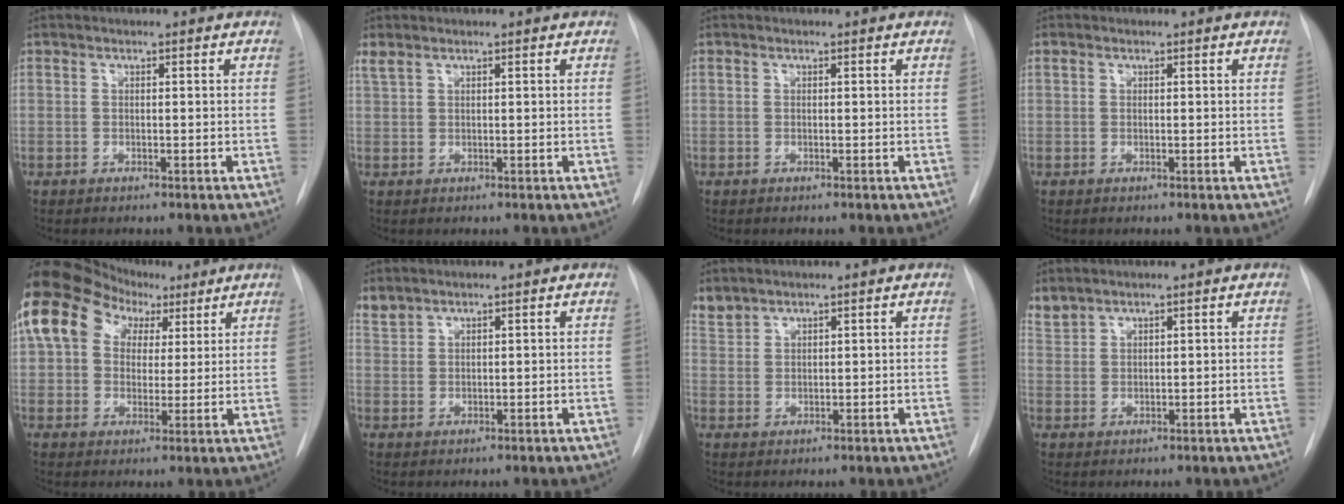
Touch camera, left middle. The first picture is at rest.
{"total": 1.4, "force": [1.1, 0.5, 0.7], "torque": [-0.023, 0.018, 0.028]}
{"total": 0.0}
{"total": 0.6, "force": [0.3, 0.5, 0.1], "torque": [-0.003, 0.012, 0.005]}
{"total": 13.6, "force": [6.0, 9.9, 7.1], "torque": [-0.137, 0.065, 0.101]}
{"total": 2.0, "force": [1.9, 0.5, 0.1], "torque": [-0.006, 0.011, 0.043]}
{"total": 2.6, "force": [2.5, 0.8, 0.0], "torque": [-0.003, 0.012, 0.054]}
{"total": 2.3, "force": [2.3, 0.5, 0.1], "torque": [-0.008, 0.013, 0.052]}